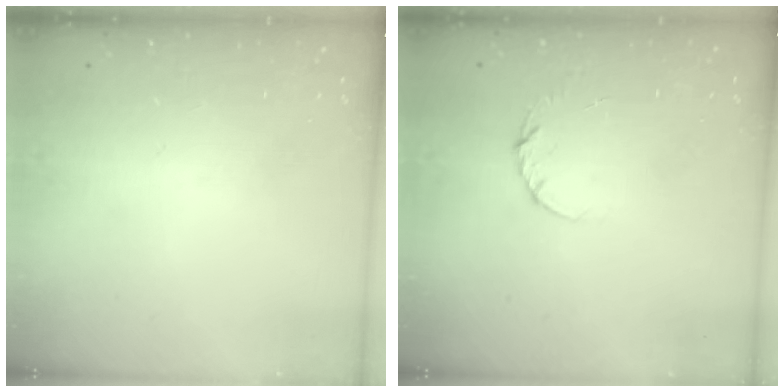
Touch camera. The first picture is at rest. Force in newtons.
{"total": 3.5, "press": 3.4, "slide": 0.4}